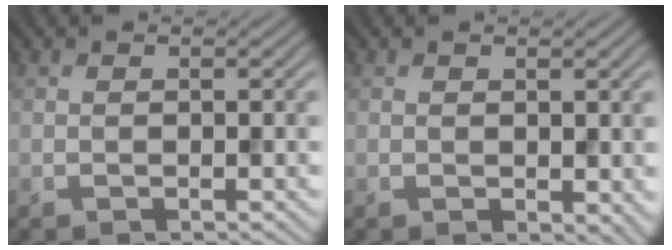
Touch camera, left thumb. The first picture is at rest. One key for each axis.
{"total": 1.5, "fx": 0.1, "fy": 1.0, "fz": 1.1, "tx": -0.015, "ty": -0.005, "tz": 0.006}